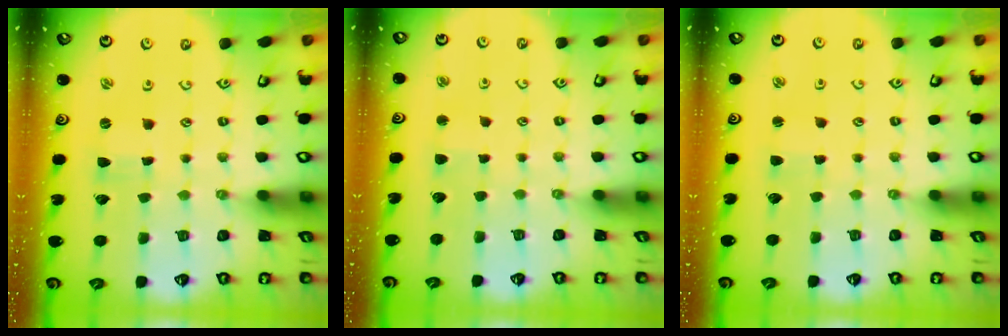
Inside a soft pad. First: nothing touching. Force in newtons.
{"total": 2.4, "press": 2.4, "slide": 0.5}
{"total": 1.7, "press": 1.6, "slide": 0.2}